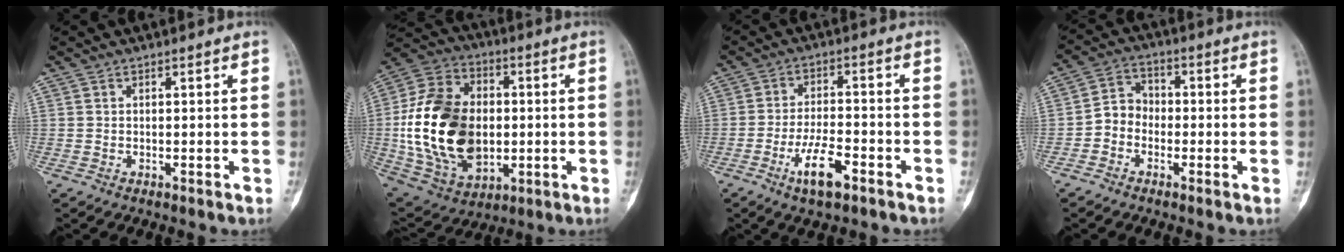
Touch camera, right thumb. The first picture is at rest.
{"total": 24.6, "force": [-0.8, 17.0, 17.8], "torque": [-0.325, 0.005, 0.000]}
{"total": 7.9, "force": [-4.2, 2.7, 6.2], "torque": [-0.115, 0.020, -0.070]}
{"total": 5.2, "force": [-1.8, 4.4, 2.2], "torque": [-0.015, 0.025, -0.050]}